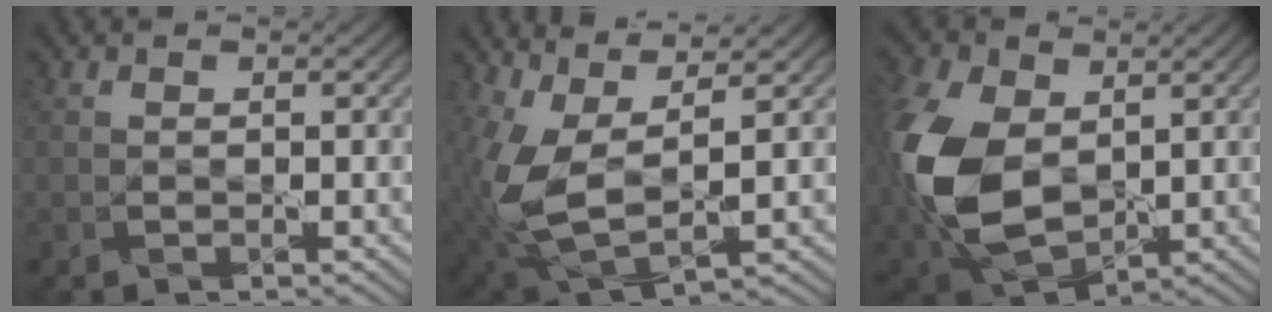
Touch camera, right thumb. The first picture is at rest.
{"total": 9.5, "force": [1.7, 4.7, 8.1], "torque": [-0.203, -0.013, 0.035]}
{"total": 16.0, "force": [1.2, 10.6, 11.9], "torque": [-0.329, -0.009, 0.017]}